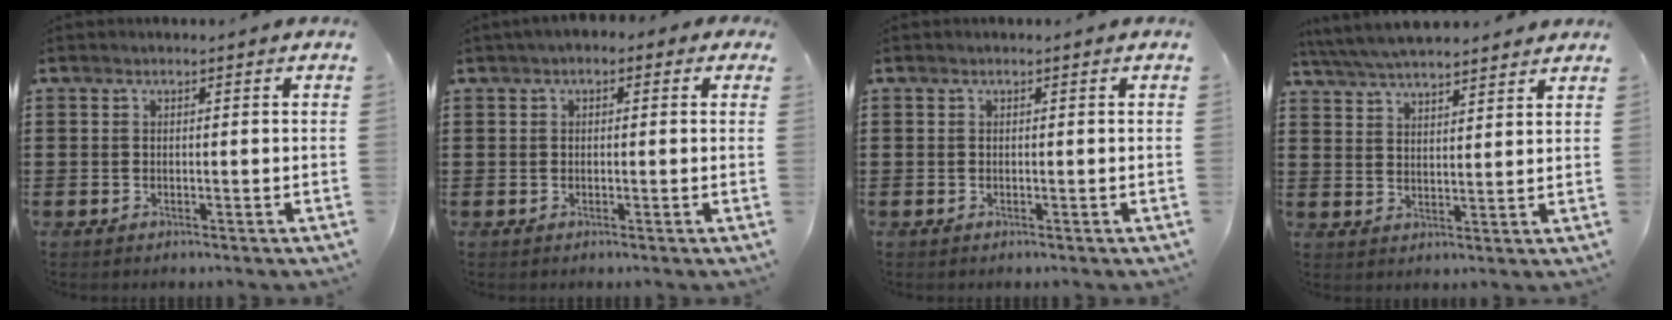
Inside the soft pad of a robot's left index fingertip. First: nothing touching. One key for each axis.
{"total": 1.5, "fx": 0.0, "fy": 1.0, "fz": 1.1, "tx": -0.023, "ty": 0.008, "tz": -0.001}
{"total": 0.0}
{"total": 5.3, "fx": 5.1, "fy": 0.2, "fz": 1.4, "tx": -0.045, "ty": -0.018, "tz": 0.092}